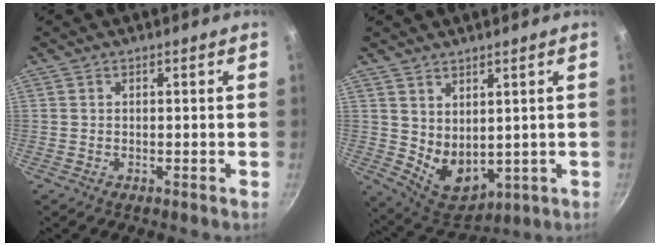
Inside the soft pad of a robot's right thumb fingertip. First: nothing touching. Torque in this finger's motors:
{"motor_torque": [-0.50, 0.75, 0.34, 0.49, 0.00]}